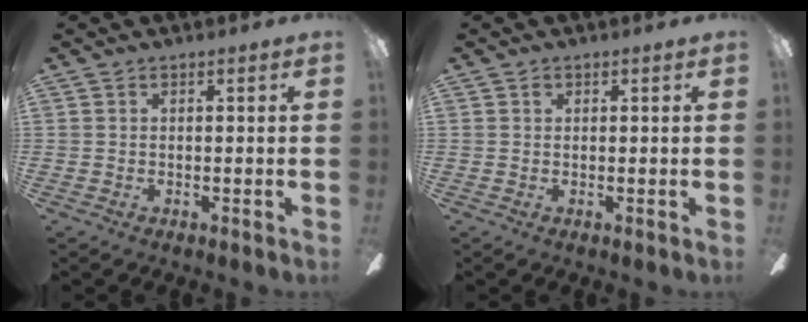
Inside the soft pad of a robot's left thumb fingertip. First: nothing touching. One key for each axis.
{"total": 0.6, "fx": 0.2, "fy": 0.4, "fz": 0.2, "tx": -0.005, "ty": 0.002, "tz": 0.004}